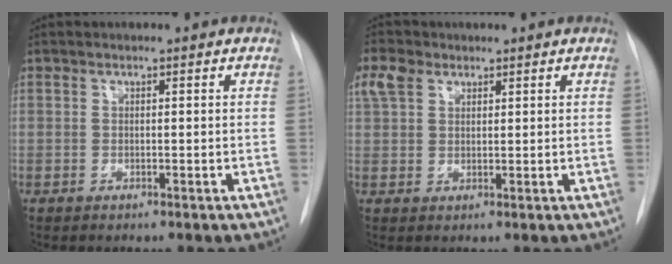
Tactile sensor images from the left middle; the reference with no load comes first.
{"total": 4.2, "force": [2.4, 2.8, 2.0], "torque": [-0.054, 0.015, 0.050]}